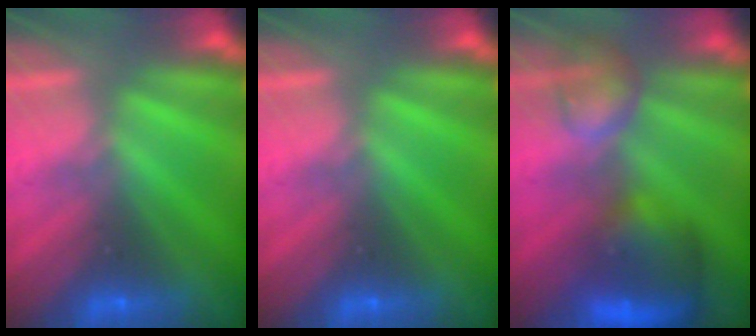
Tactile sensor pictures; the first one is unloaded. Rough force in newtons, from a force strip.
{"total": 0.0}
{"total": 7.7}